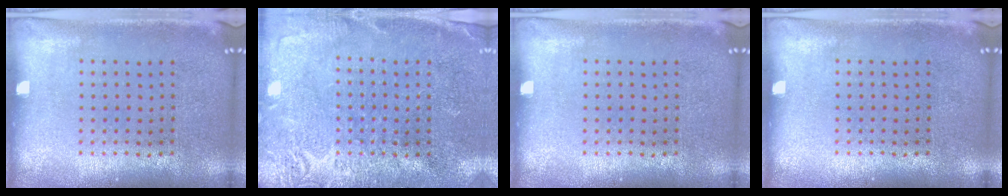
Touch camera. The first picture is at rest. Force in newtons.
{"total": 2.8, "press": 2.7, "slide": 0.5}
{"total": 0.0}
{"total": 0.0}